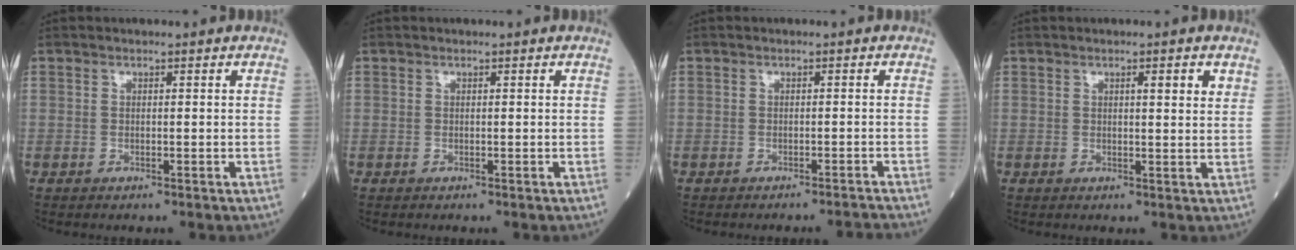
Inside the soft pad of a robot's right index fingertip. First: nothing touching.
{"total": 0.0}
{"total": 2.9, "force": [-2.6, -1.1, 0.1], "torque": [0.006, -0.003, -0.034]}
{"total": 2.5, "force": [1.3, 0.3, 2.1], "torque": [-0.029, -0.005, 0.015]}